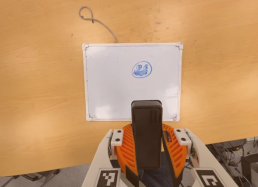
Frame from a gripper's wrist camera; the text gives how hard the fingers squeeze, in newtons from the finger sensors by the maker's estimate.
{"total": 9.7, "left": 7.9, "right": 11.5}